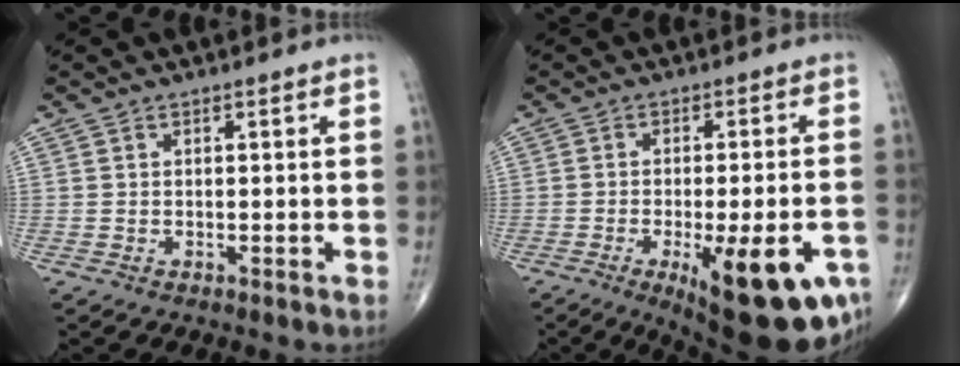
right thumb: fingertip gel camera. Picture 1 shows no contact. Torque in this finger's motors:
{"motor_torque": [2.09, 1.89, 0.91, -1.02, 0.38]}